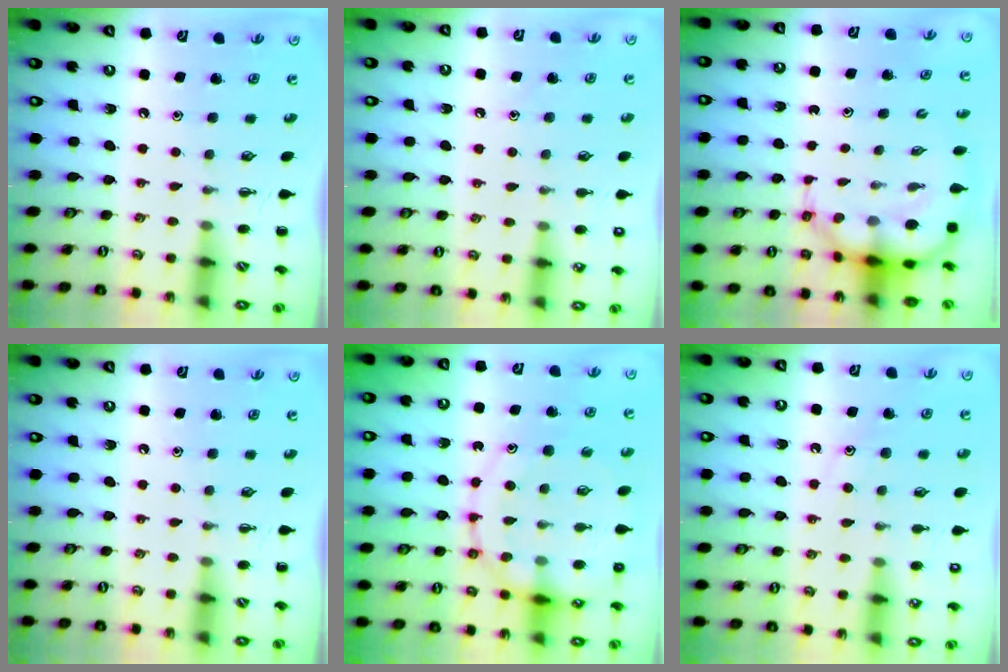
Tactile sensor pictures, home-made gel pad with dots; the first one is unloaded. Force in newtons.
{"total": 6.2, "press": 6.0, "slide": 1.7}
{"total": 7.1, "press": 6.7, "slide": 2.3}
{"total": 0.0}
{"total": 16.1, "press": 15.9, "slide": 2.6}
{"total": 8.9, "press": 8.8, "slide": 1.3}